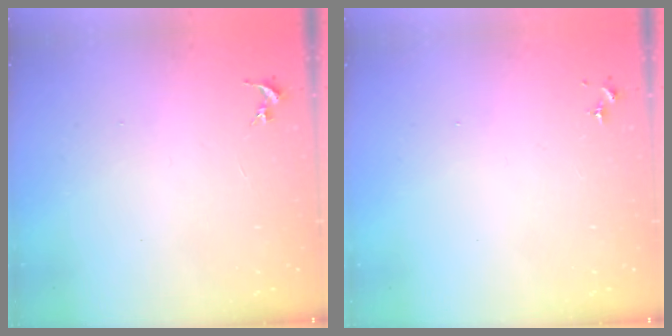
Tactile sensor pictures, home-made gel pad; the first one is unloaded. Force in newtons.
{"total": 0.0}